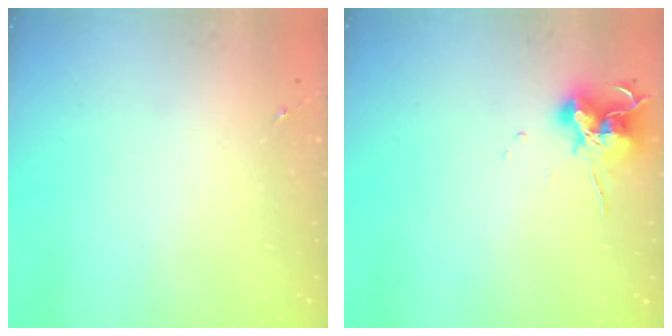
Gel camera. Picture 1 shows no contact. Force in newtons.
{"total": 12.2, "press": 12.1, "slide": 1.3}